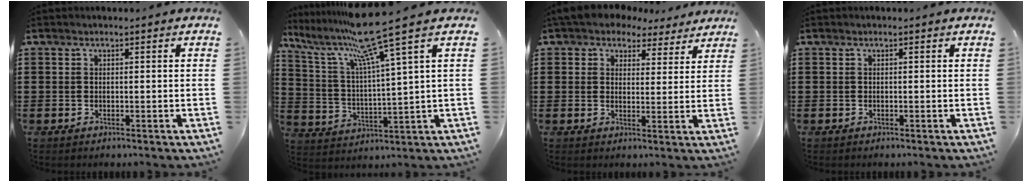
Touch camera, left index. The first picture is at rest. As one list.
[{"total": 11.4, "force": [8.4, -0.4, 7.6], "torque": [-0.177, -0.040, 0.135]}, {"total": 5.1, "force": [4.4, 2.1, 1.3], "torque": [-0.047, -0.008, 0.081]}, {"total": 0.0}]